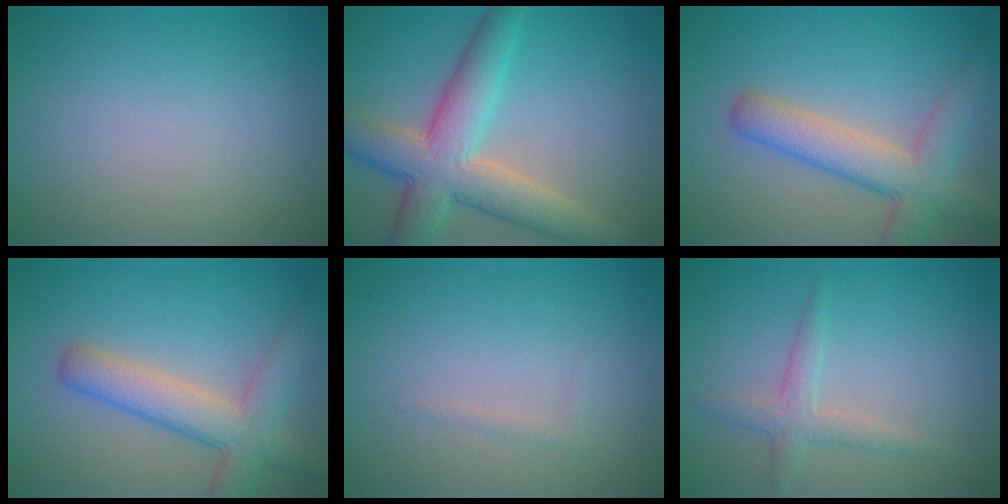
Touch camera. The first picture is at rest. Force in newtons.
{"total": 8.0, "press": 8.0, "slide": 0.3}
{"total": 5.6, "press": 5.6, "slide": 0.2}
{"total": 5.6, "press": 5.6, "slide": 0.2}
{"total": 0.6, "press": 0.6, "slide": 0.1}
{"total": 2.1, "press": 2.1, "slide": 0.0}